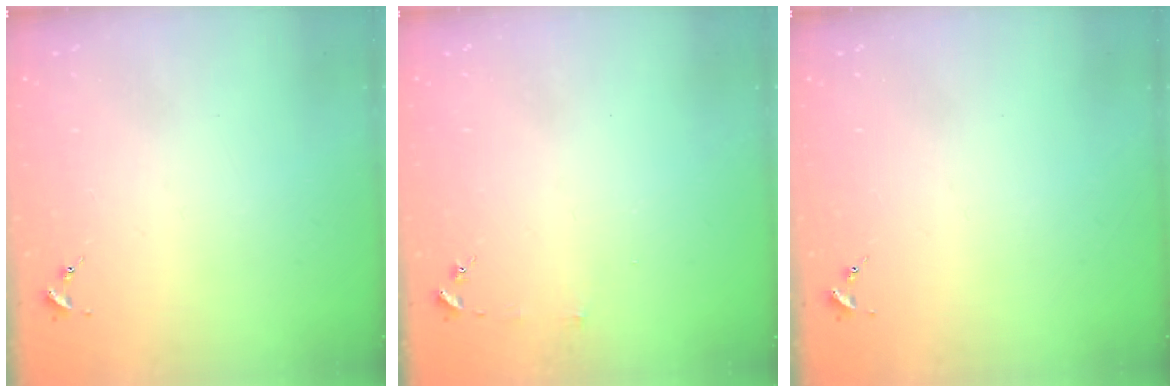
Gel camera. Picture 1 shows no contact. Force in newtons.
{"total": 3.0, "press": 3.0, "slide": 0.3}
{"total": 0.0}